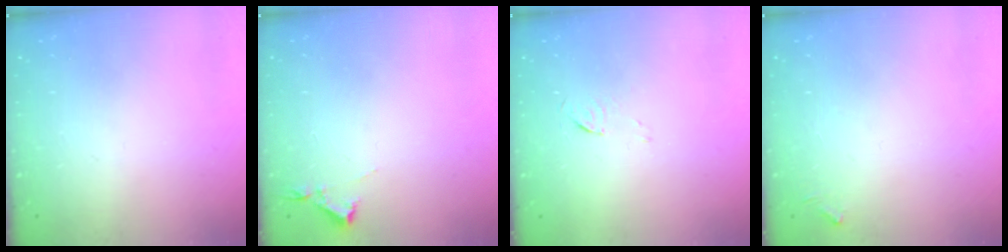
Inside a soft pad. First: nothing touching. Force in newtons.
{"total": 2.9, "press": 2.9, "slide": 0.5}
{"total": 3.3, "press": 3.3, "slide": 0.4}
{"total": 6.0, "press": 6.0, "slide": 0.3}